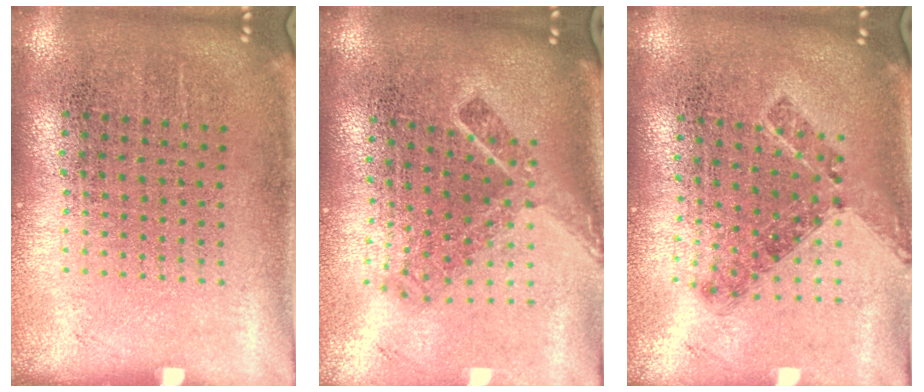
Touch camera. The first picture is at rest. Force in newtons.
{"total": 2.2, "press": 1.5, "slide": 1.6}
{"total": 0.8, "press": 0.7, "slide": 0.3}